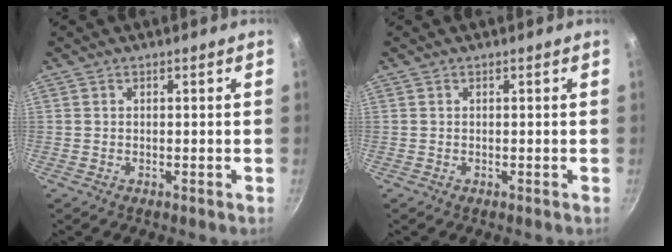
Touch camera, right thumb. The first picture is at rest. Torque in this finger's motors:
{"motor_torque": [0.08, 0.09, -0.01, 0.00, 0.02]}